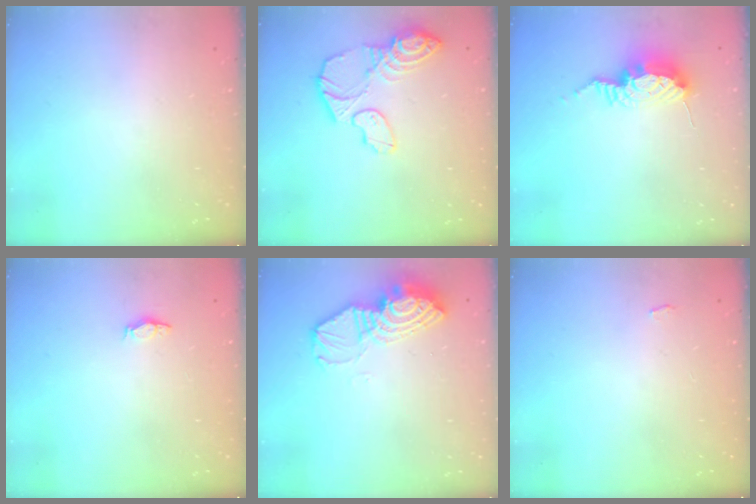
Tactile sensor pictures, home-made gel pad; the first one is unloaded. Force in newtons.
{"total": 13.6, "press": 13.5, "slide": 1.1}
{"total": 10.4, "press": 10.3, "slide": 1.2}
{"total": 3.8, "press": 3.5, "slide": 1.5}
{"total": 12.3, "press": 12.3, "slide": 1.1}
{"total": 2.8, "press": 2.8, "slide": 0.3}